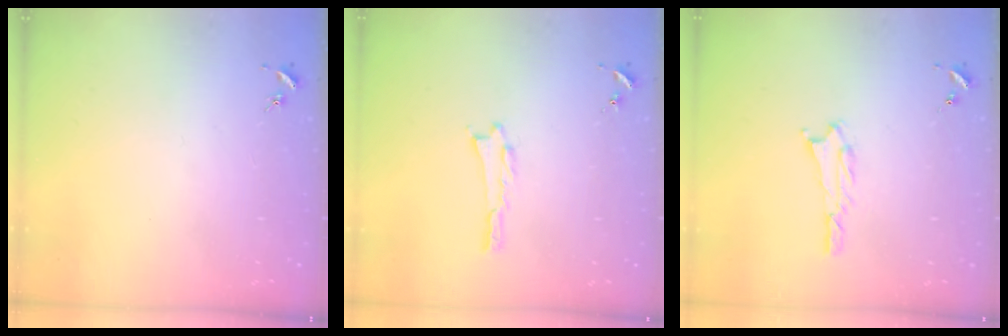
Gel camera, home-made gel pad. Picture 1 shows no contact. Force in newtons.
{"total": 0.0}
{"total": 1.8, "press": 1.8, "slide": 0.2}